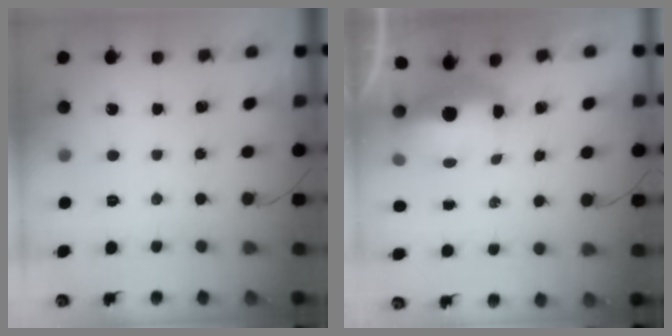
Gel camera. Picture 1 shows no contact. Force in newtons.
{"total": 7.6, "press": 7.6, "slide": 1.1}